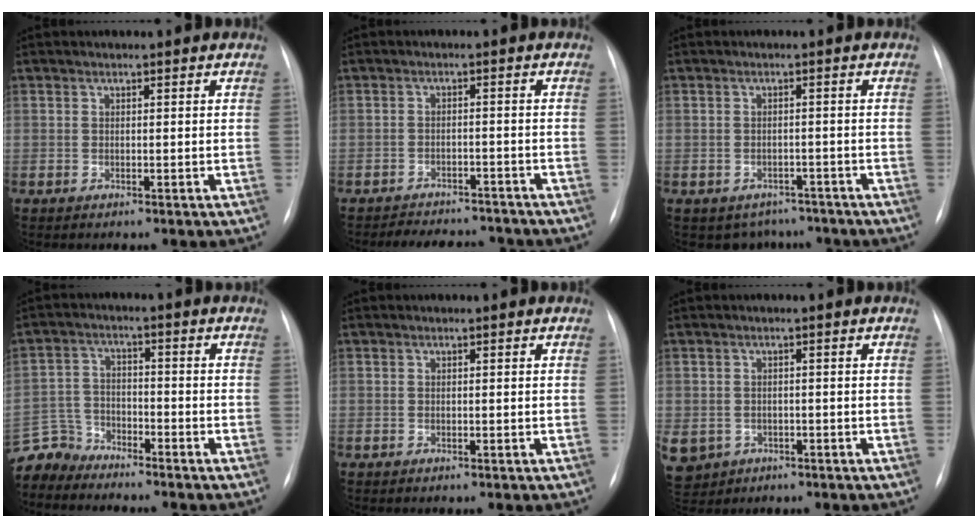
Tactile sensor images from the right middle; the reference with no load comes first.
{"total": 9.3, "force": [-8.6, 2.6, 2.3], "torque": [-0.040, 0.003, -0.108]}
{"total": 4.8, "force": [-3.9, 2.9, 0.3], "torque": [0.002, 0.010, -0.047]}
{"total": 6.1, "force": [-5.8, 1.3, -1.1], "torque": [0.015, 0.002, -0.119]}
{"total": 0.0}
{"total": 11.3, "force": [-4.6, 9.6, 3.9], "torque": [-0.133, -0.003, -0.055]}